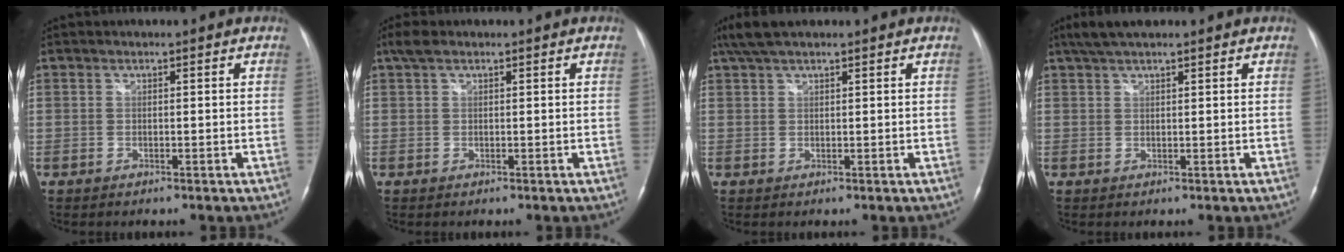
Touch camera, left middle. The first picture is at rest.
{"total": 2.1, "force": [1.4, 1.0, 1.2], "torque": [-0.030, 0.020, 0.028]}
{"total": 4.6, "force": [3.6, 1.2, 2.6], "torque": [-0.058, 0.024, 0.071]}
{"total": 4.4, "force": [3.5, 0.9, 2.5], "torque": [-0.052, 0.021, 0.065]}